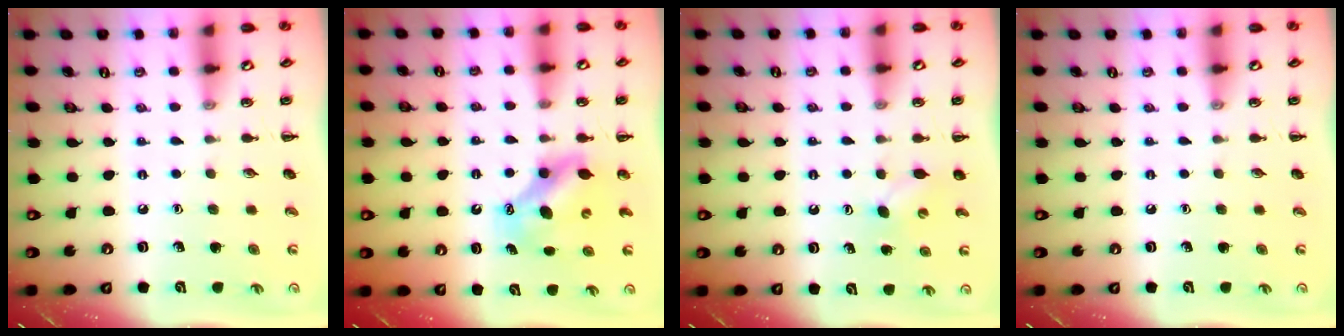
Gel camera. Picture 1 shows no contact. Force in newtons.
{"total": 7.5, "press": 7.4, "slide": 1.4}
{"total": 3.8, "press": 3.7, "slide": 0.8}
{"total": 0.0}